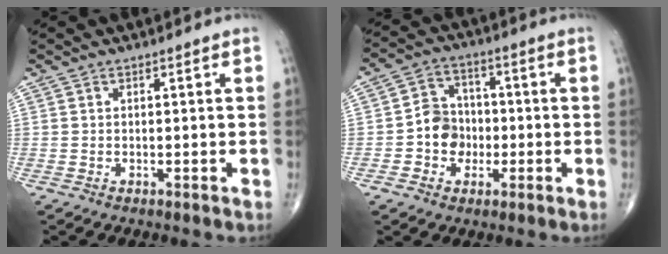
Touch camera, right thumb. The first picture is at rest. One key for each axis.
{"total": 7.7, "fx": -1.6, "fy": 6.8, "fz": 3.3, "tx": -0.017, "ty": 0.025, "tz": -0.036}